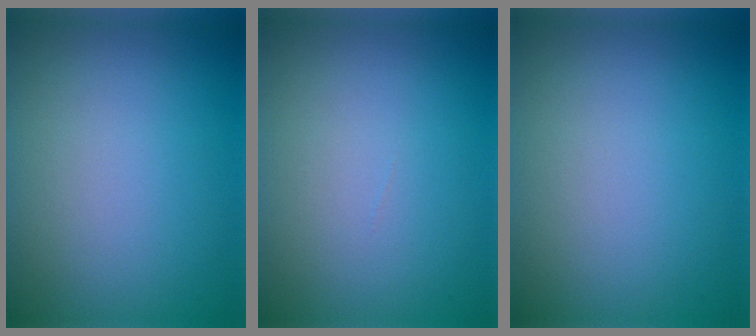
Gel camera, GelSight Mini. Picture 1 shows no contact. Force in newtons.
{"total": 0.0}
{"total": 0.0}